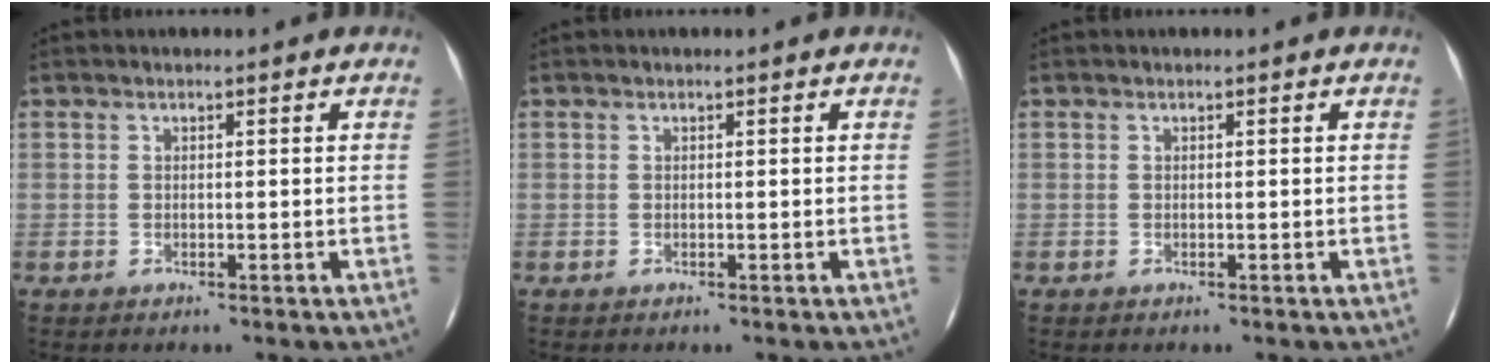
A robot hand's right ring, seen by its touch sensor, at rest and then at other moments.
{"total": 0.0}
{"total": 0.0}